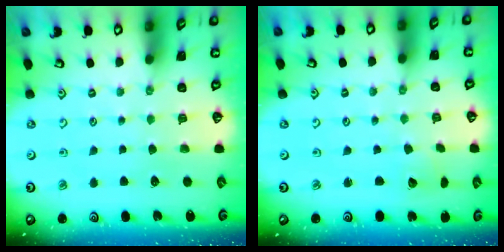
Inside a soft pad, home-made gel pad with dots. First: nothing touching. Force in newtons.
{"total": 2.7, "press": 2.7, "slide": 0.2}